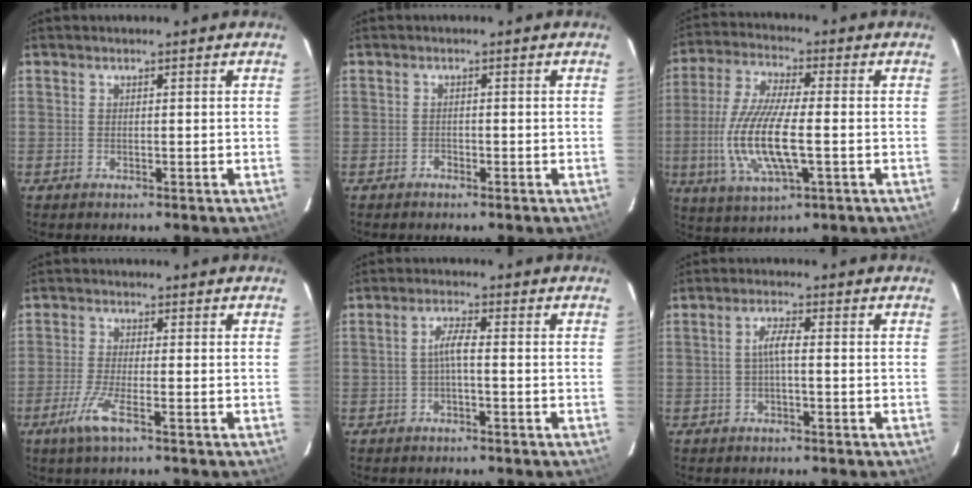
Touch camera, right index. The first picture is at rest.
{"total": 0.8, "force": [-0.7, 0.4, -0.1], "torque": [0.001, 0.003, -0.012]}
{"total": 14.4, "force": [-2.6, 4.0, 13.6], "torque": [-0.287, -0.011, -0.051]}
{"total": 5.2, "force": [-2.9, 0.1, 4.3], "torque": [-0.104, -0.011, -0.059]}
{"total": 2.8, "force": [-0.7, 0.3, 2.7], "torque": [-0.056, 0.006, -0.012]}
{"total": 2.7, "force": [-0.4, 0.3, 2.6], "torque": [-0.054, 0.006, -0.006]}